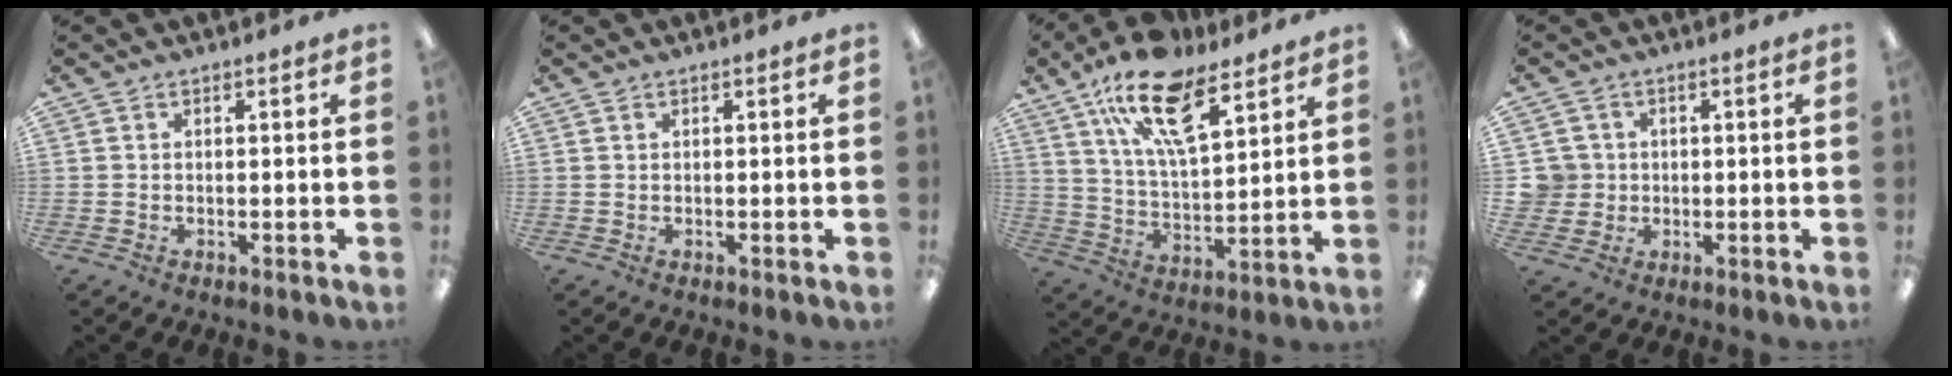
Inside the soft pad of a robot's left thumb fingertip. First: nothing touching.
{"total": 0.5, "force": [0.3, 0.3, 0.3], "torque": [-0.006, 0.003, 0.005]}
{"total": 18.7, "force": [11.2, 7.9, 12.8], "torque": [-0.220, -0.047, 0.195]}
{"total": 5.3, "force": [0.6, 5.3, 0.6], "torque": [-0.025, 0.008, 0.012]}